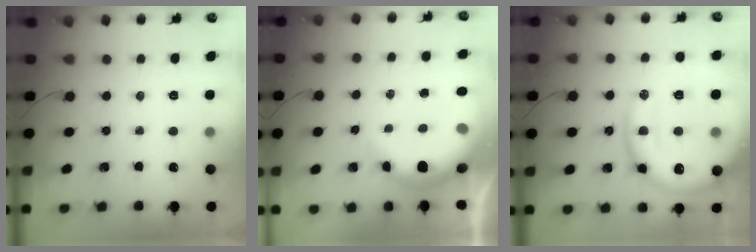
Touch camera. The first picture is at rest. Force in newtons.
{"total": 10.3, "press": 9.9, "slide": 2.7}
{"total": 21.5, "press": 21.4, "slide": 2.2}